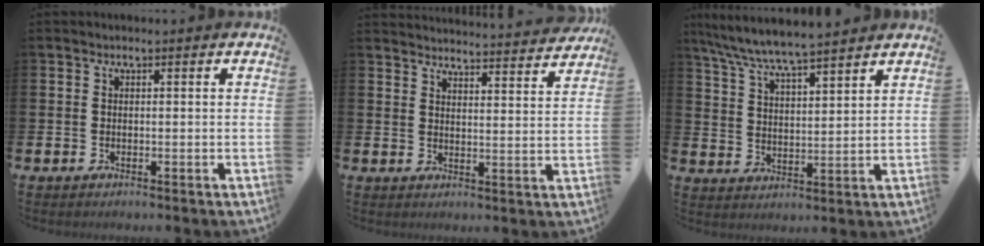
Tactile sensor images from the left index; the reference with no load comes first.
{"total": 4.5, "force": [4.5, -0.1, 0.2], "torque": [-0.002, -0.041, 0.075]}
{"total": 7.0, "force": [6.8, 0.1, 1.7], "torque": [-0.060, -0.039, 0.121]}